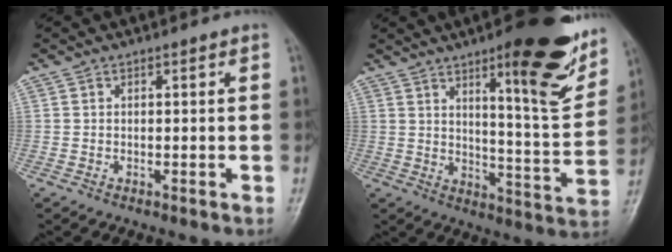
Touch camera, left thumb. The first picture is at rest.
{"total": 19.1, "force": [10.6, 4.7, 15.2], "torque": [-0.161, -0.055, 0.150]}